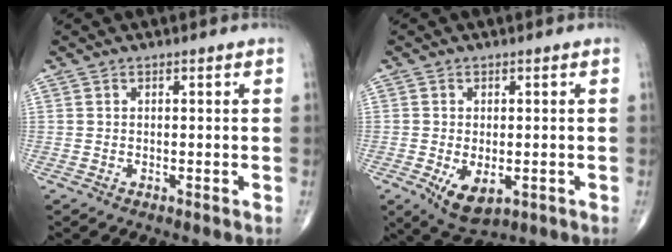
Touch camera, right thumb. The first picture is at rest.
{"total": 6.3, "force": [-1.7, 3.4, 4.9], "torque": [-0.082, -0.012, -0.018]}